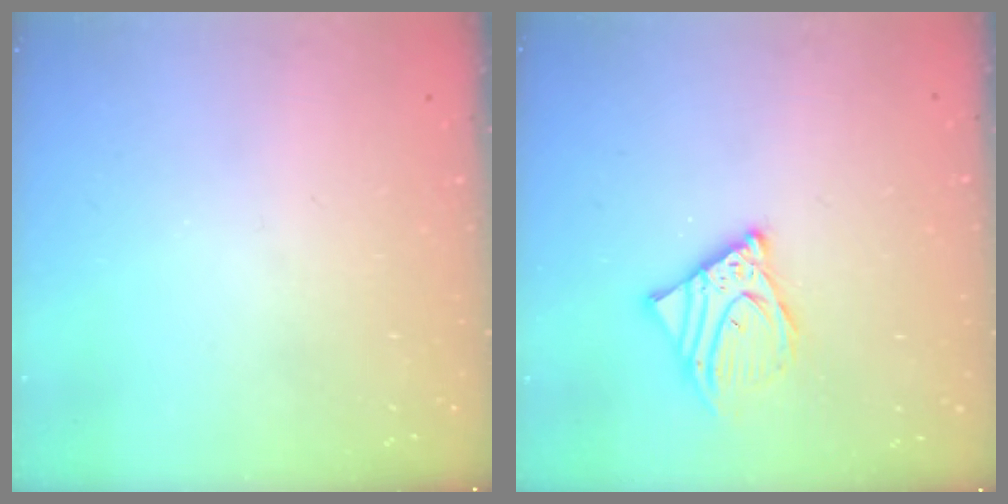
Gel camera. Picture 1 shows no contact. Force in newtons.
{"total": 9.7, "press": 9.5, "slide": 1.6}